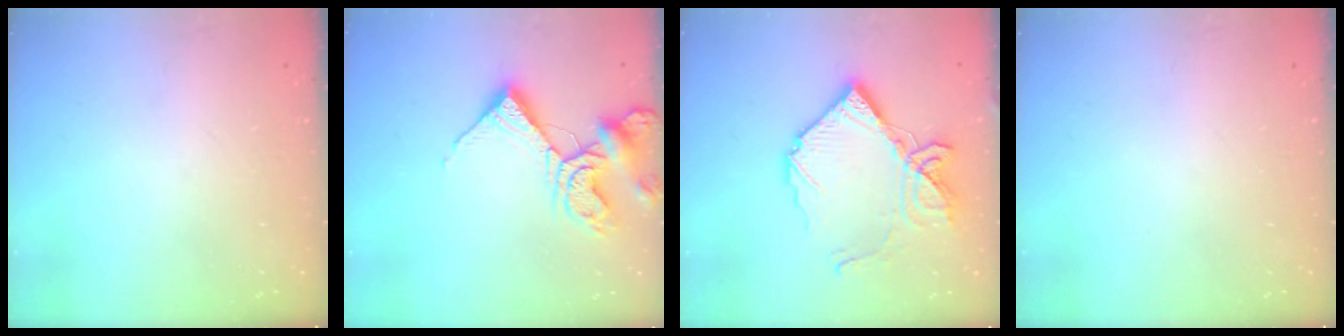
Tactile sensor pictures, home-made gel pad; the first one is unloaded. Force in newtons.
{"total": 12.0, "press": 11.9, "slide": 1.5}
{"total": 15.9, "press": 15.8, "slide": 1.4}
{"total": 0.0}